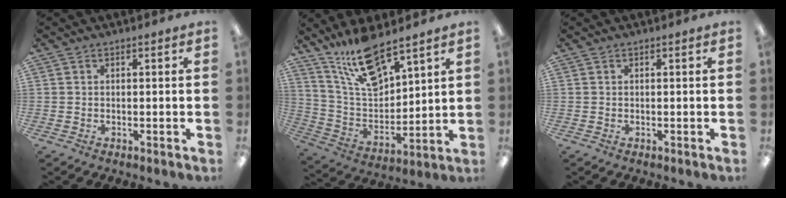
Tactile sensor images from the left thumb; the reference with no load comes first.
{"total": 14.8, "force": [11.6, 4.8, 7.9], "torque": [-0.165, -0.059, 0.208]}
{"total": 0.0}